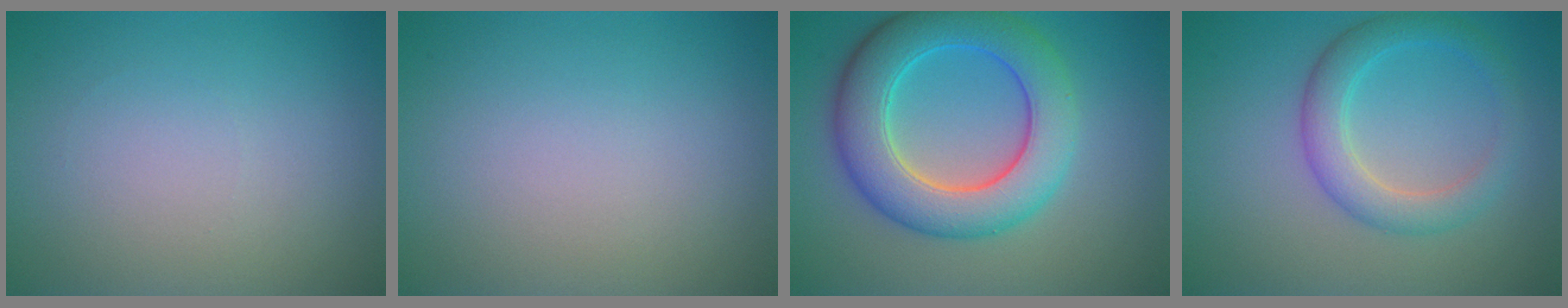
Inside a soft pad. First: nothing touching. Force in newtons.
{"total": 0.0}
{"total": 8.1, "press": 8.1, "slide": 0.3}
{"total": 3.7, "press": 3.7, "slide": 0.3}